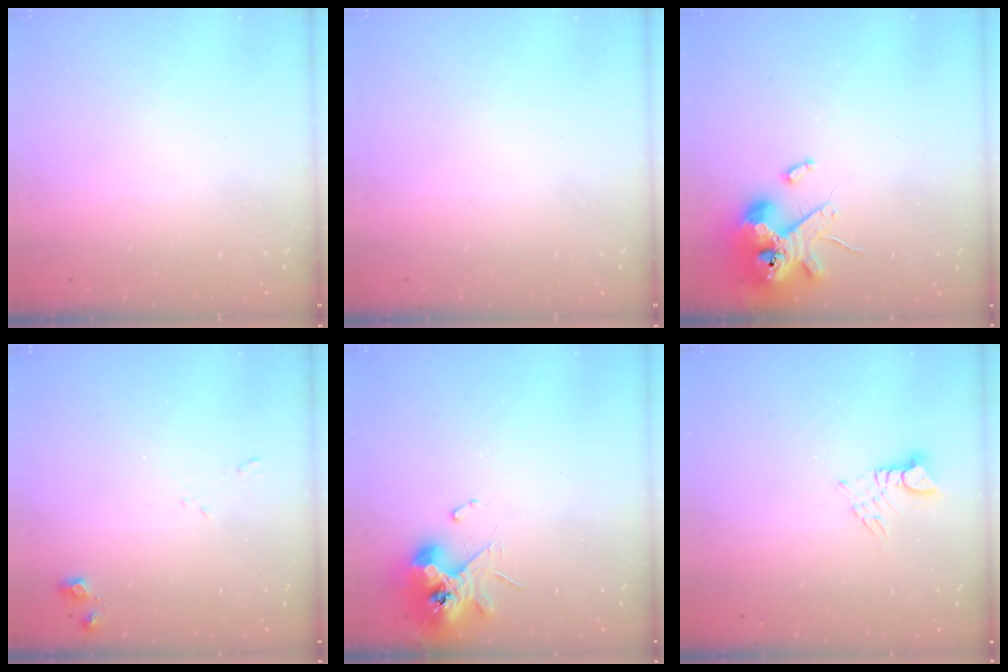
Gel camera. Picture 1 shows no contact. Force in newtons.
{"total": 0.0}
{"total": 12.7, "press": 12.6, "slide": 2.0}
{"total": 5.6, "press": 5.5, "slide": 0.8}
{"total": 11.2, "press": 11.1, "slide": 1.4}
{"total": 3.2, "press": 3.2, "slide": 0.2}